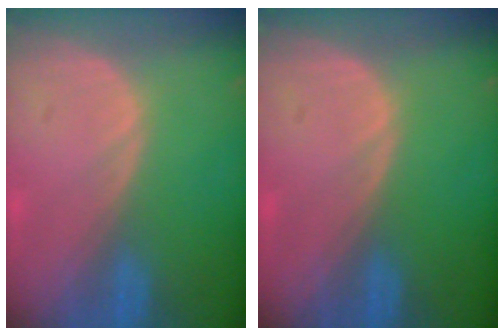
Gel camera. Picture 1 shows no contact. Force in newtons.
{"total": 0.0}